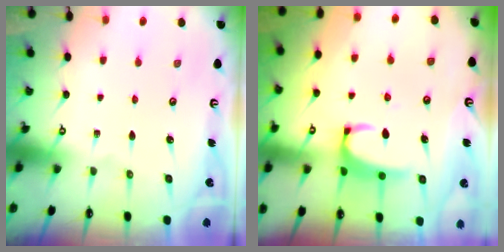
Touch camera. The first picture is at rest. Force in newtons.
{"total": 2.5, "press": 2.4, "slide": 0.8}